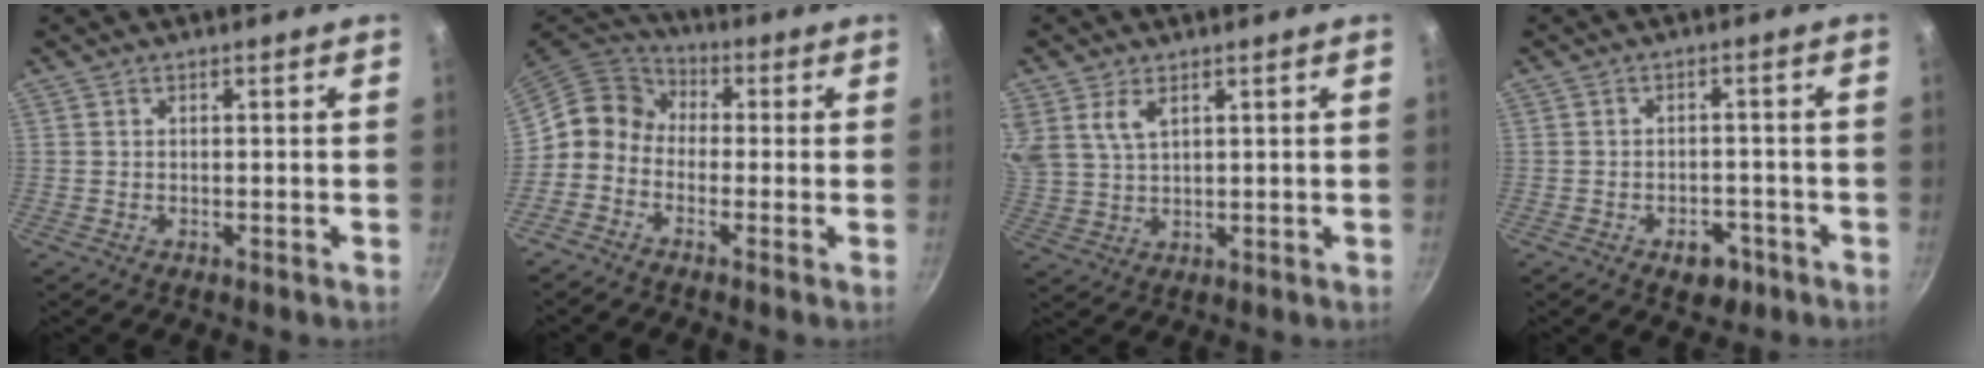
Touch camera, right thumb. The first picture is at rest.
{"total": 8.8, "force": [-2.0, 7.5, 4.1], "torque": [-0.066, 0.053, -0.057]}
{"total": 7.5, "force": [3.5, 4.3, 4.9], "torque": [-0.108, -0.003, 0.081]}
{"total": 4.5, "force": [-2.5, 2.8, 2.5], "torque": [-0.017, 0.018, -0.032]}